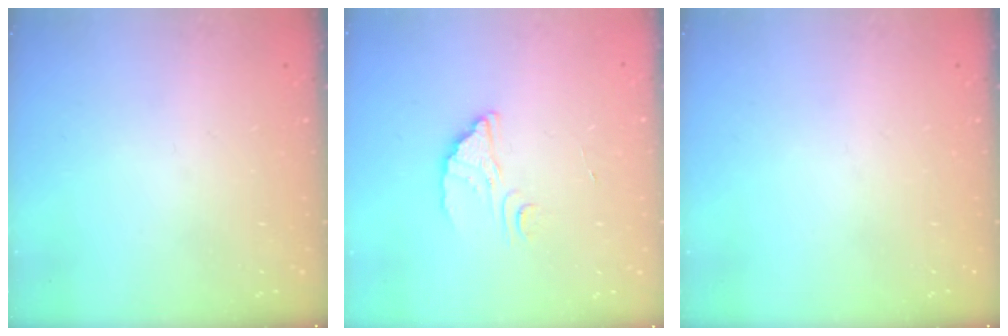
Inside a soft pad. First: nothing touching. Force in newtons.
{"total": 2.8, "press": 2.8, "slide": 0.0}
{"total": 0.0}